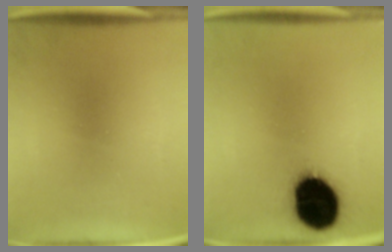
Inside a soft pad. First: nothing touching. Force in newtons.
{"total": 19.4}